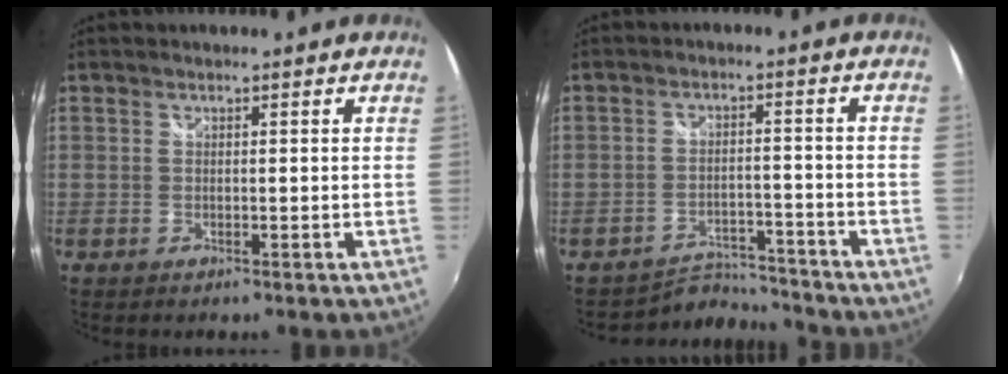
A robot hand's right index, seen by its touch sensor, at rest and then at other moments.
{"total": 7.0, "force": [-6.8, 1.1, -1.0], "torque": [-0.004, 0.016, -0.110]}